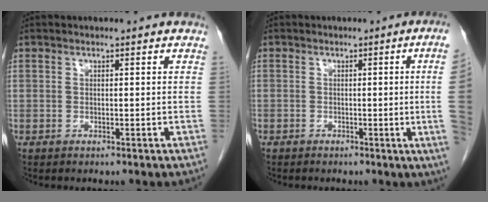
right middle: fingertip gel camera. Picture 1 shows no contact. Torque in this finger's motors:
{"motor_torque": [0.60, -0.70, -1.05, -0.21]}